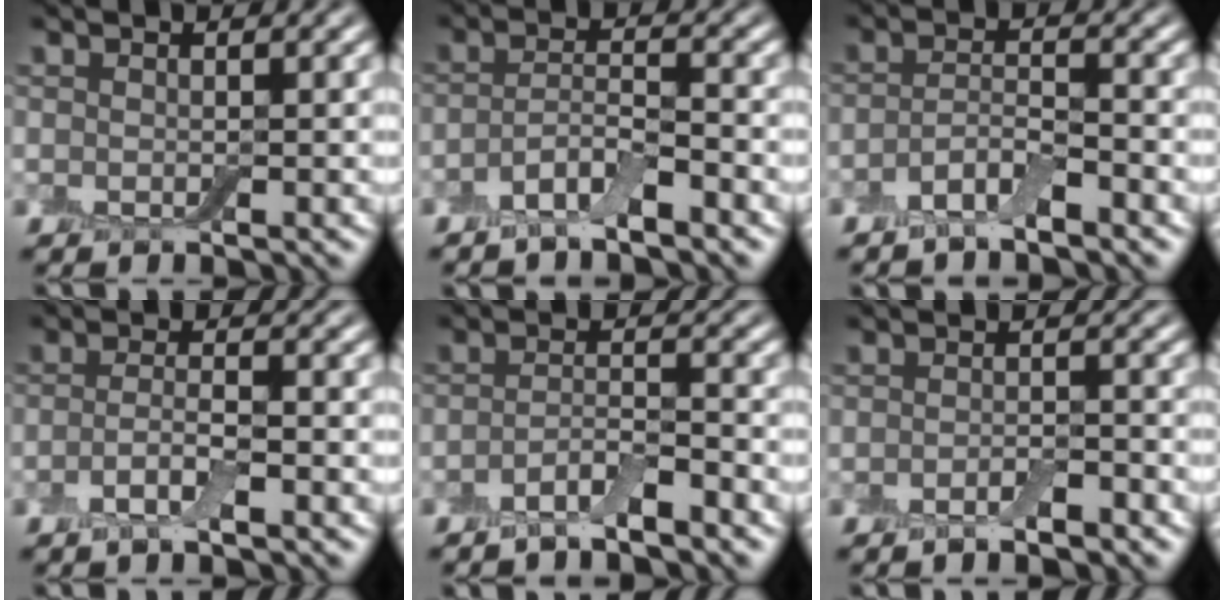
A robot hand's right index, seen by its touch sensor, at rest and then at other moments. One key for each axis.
{"total": 3.1, "fx": -2.0, "fy": 0.8, "fz": 2.3, "tx": -0.045, "ty": 0.004, "tz": -0.047}
{"total": 2.8, "fx": -1.9, "fy": 0.7, "fz": 1.9, "tx": -0.039, "ty": 0.005, "tz": -0.043}
{"total": 2.4, "fx": -1.0, "fy": 0.5, "fz": 2.1, "tx": -0.041, "ty": 0.003, "tz": -0.026}
{"total": 2.7, "fx": -1.9, "fy": 0.5, "fz": 1.8, "tx": -0.033, "ty": 0.005, "tz": -0.042}
{"total": 1.7, "fx": -1.1, "fy": 0.4, "fz": 1.3, "tx": -0.021, "ty": -0.001, "tz": -0.020}